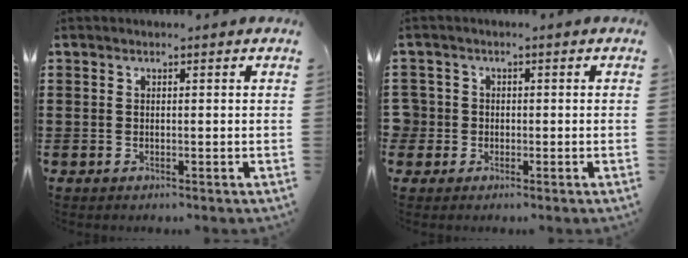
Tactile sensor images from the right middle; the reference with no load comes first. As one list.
[{"total": 2.5, "force": [-0.3, 2.4, 0.3], "torque": [-0.025, 0.004, -0.014]}]